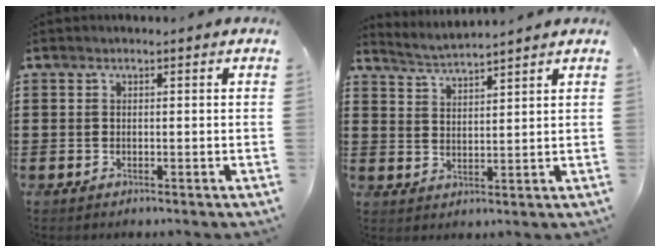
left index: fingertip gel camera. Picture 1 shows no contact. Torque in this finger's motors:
{"motor_torque": [-0.03, 0.00, -0.11, -0.01]}